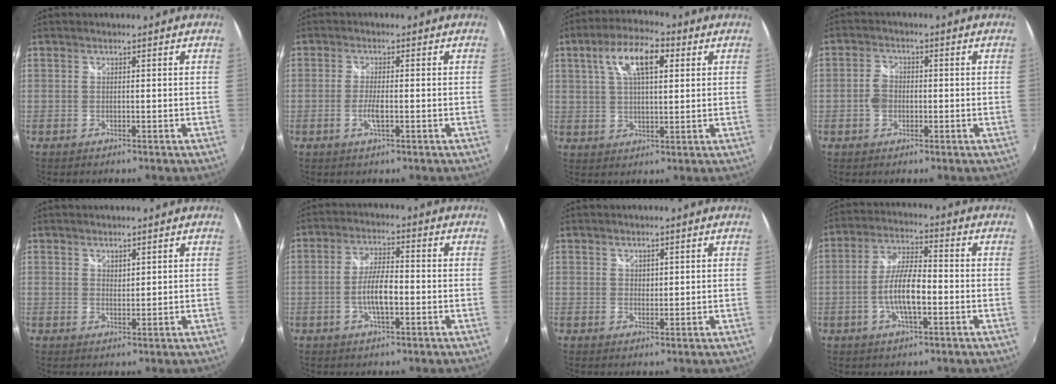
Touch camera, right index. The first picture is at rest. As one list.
[{"total": 3.3, "force": [-1.0, 0.7, 3.0], "torque": [-0.063, -0.005, -0.018]}, {"total": 10.4, "force": [3.9, 4.2, 8.7], "torque": [-0.161, 0.023, 0.065]}, {"total": 3.7, "force": [-0.8, 2.9, 2.2], "torque": [-0.046, 0.007, -0.015]}, {"total": 1.6, "force": [1.4, 0.7, 0.5], "torque": [-0.004, 0.001, 0.024]}, {"total": 6.7, "force": [-1.7, 1.9, 6.2], "torque": [-0.119, 0.003, -0.030]}, {"total": 1.4, "force": [0.9, 1.0, 0.4], "torque": [-0.001, 0.002, 0.015]}, {"total": 9.2, "force": [-2.3, 2.6, 8.5], "torque": [-0.168, 0.004, -0.042]}]